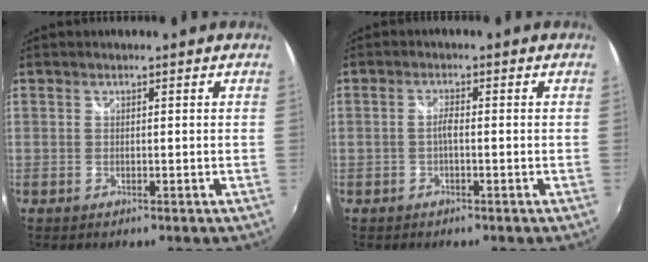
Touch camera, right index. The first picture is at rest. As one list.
[{"total": 1.5, "force": [-0.5, 0.2, 1.4], "torque": [-0.028, 0.003, -0.012]}]